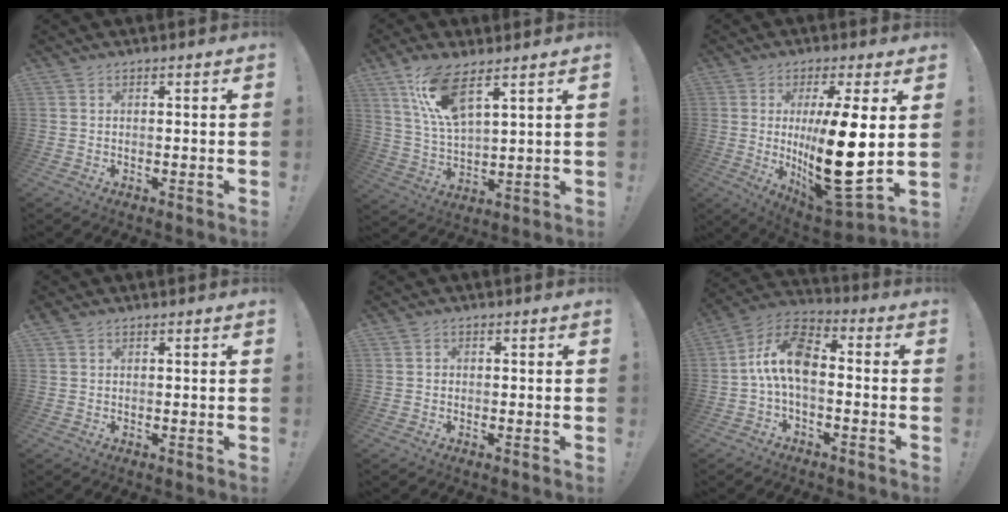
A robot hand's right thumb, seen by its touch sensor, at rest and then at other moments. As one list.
[{"total": 12.0, "force": [7.4, 3.6, 8.7], "torque": [-0.178, -0.029, 0.133]}, {"total": 20.6, "force": [1.5, 6.1, 19.7], "torque": [-0.329, -0.033, 0.025]}, {"total": 0.9, "force": [0.6, 0.5, 0.4], "torque": [-0.002, -0.001, 0.010]}, {"total": 0.8, "force": [-0.2, 0.8, 0.0], "torque": [-0.005, 0.006, -0.003]}, {"total": 12.0, "force": [-0.5, 6.6, 10.0], "torque": [-0.190, 0.012, -0.008]}]